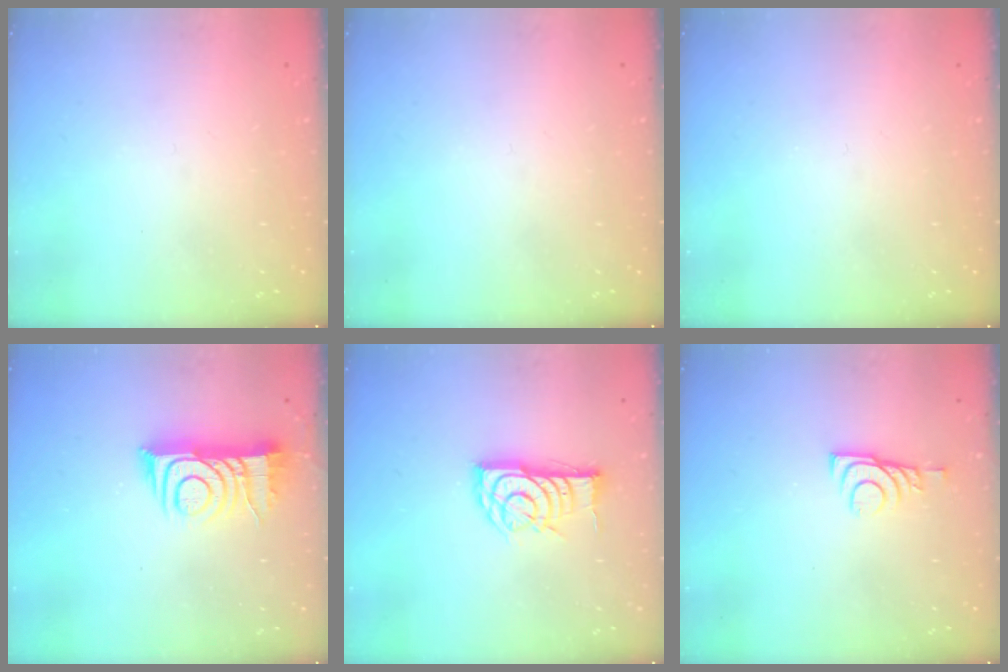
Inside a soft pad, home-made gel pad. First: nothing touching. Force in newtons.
{"total": 0.0}
{"total": 0.0}
{"total": 11.4, "press": 11.4, "slide": 0.8}
{"total": 13.0, "press": 13.0, "slide": 0.8}
{"total": 6.8, "press": 6.8, "slide": 0.7}